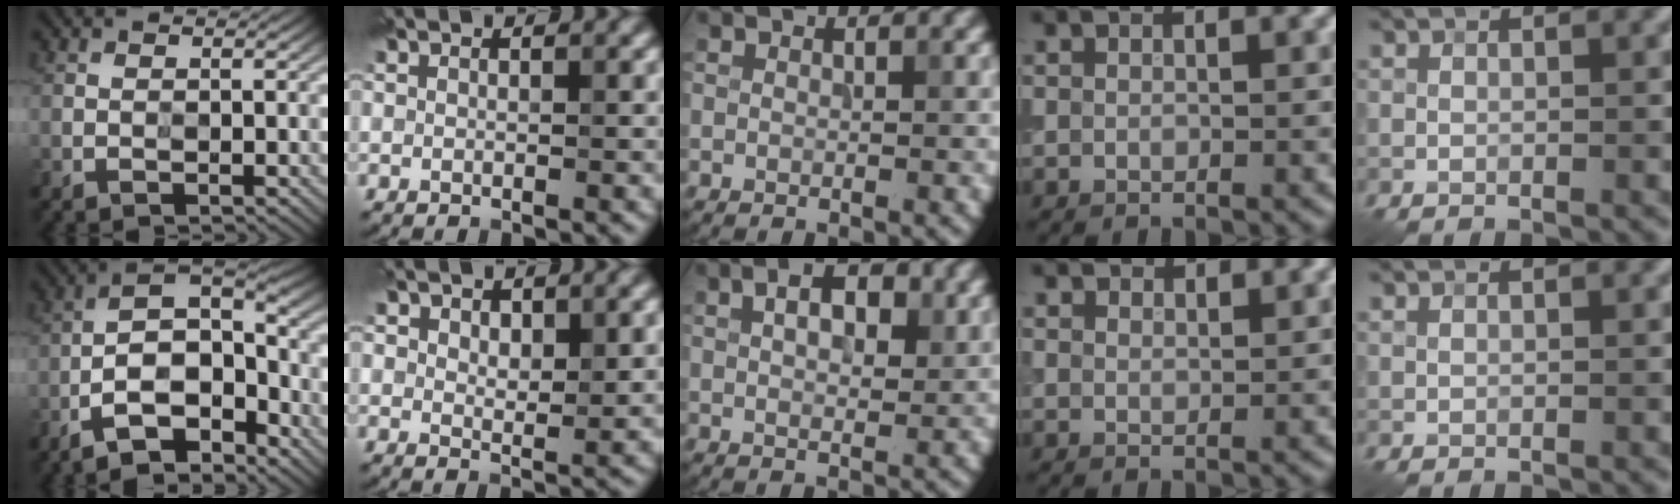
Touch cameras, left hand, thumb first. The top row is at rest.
{"thumb": {"total": 11.8, "force": [-6.4, 5.0, 8.5], "torque": [-0.151, -0.003, -0.118]}, "index": {"total": 4.5, "force": [1.6, 2.5, 3.5], "torque": [-0.050, -0.003, 0.026]}, "middle": {"total": 4.0, "force": [1.4, 2.0, 3.2], "torque": [-0.046, 0.002, 0.023]}, "ring": {"total": 2.9, "force": [2.6, 1.0, 0.8], "torque": [-0.019, -0.003, 0.047]}}